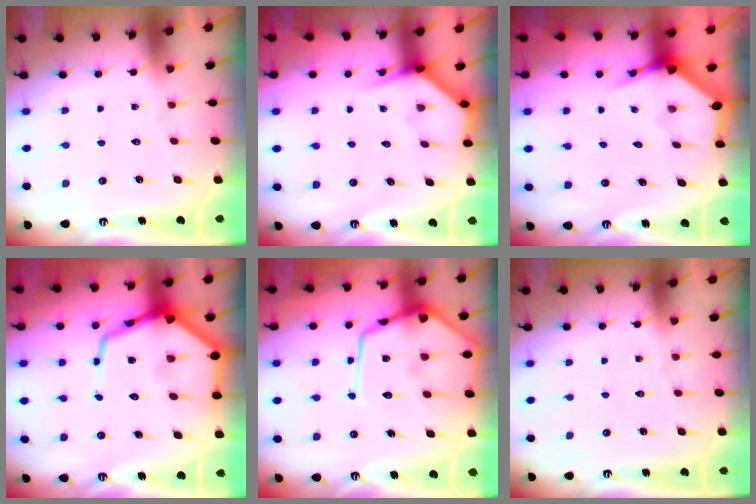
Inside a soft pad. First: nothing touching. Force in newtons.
{"total": 3.8, "press": 3.8, "slide": 0.2}
{"total": 3.6, "press": 3.6, "slide": 0.1}
{"total": 14.9, "press": 14.8, "slide": 1.6}
{"total": 17.2, "press": 17.1, "slide": 1.5}
{"total": 0.0}